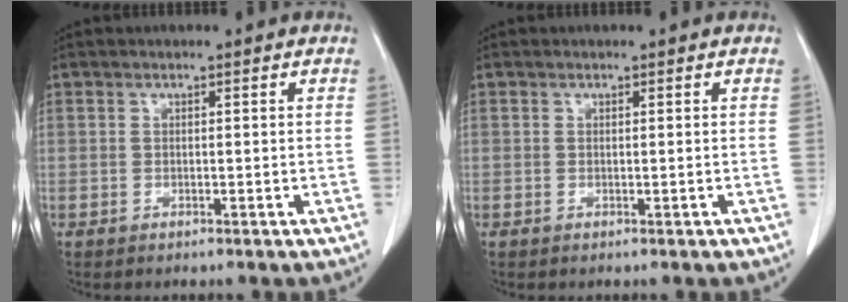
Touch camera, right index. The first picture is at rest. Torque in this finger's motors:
{"motor_torque": [-0.02, 0.02, 0.00, 0.00]}